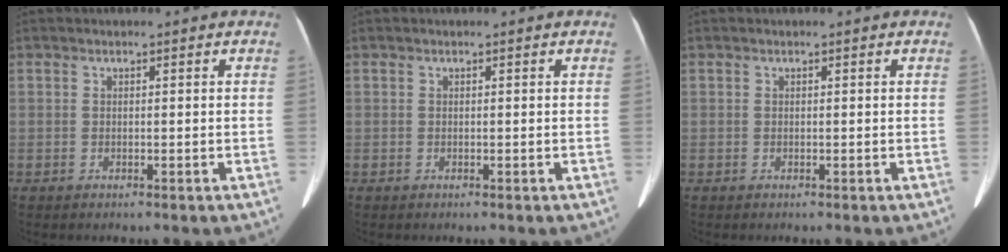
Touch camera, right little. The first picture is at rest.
{"total": 0.0}
{"total": 0.0}